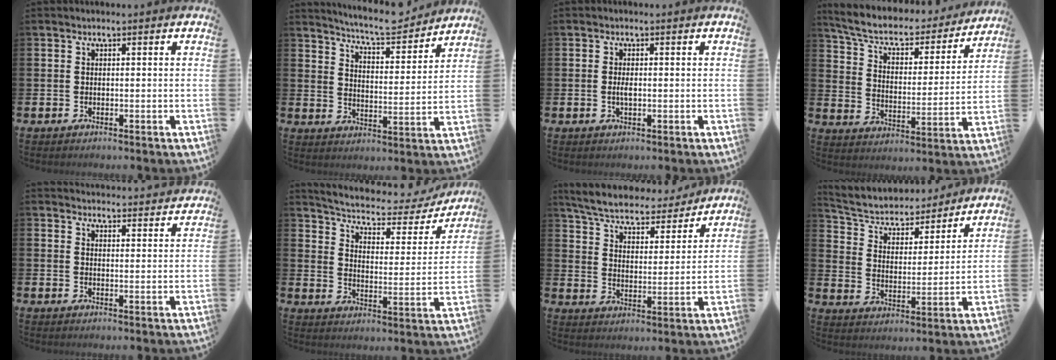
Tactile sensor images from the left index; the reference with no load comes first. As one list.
[{"total": 7.3, "force": [7.0, 0.7, 1.7], "torque": [-0.048, -0.049, 0.121]}, {"total": 1.5, "force": [-0.1, 0.6, 1.4], "torque": [-0.025, 0.001, -0.003]}, {"total": 7.3, "force": [6.4, 2.4, 2.6], "torque": [-0.090, -0.042, 0.106]}, {"total": 3.8, "force": [3.8, 0.3, 0.0], "torque": [-0.006, -0.026, 0.068]}, {"total": 5.7, "force": [4.9, 1.8, 2.2], "torque": [-0.066, -0.037, 0.075]}, {"total": 6.4, "force": [6.0, 1.6, 1.8], "torque": [-0.070, -0.045, 0.099]}, {"total": 6.2, "force": [5.7, 2.2, 1.1], "torque": [-0.061, -0.043, 0.094]}]